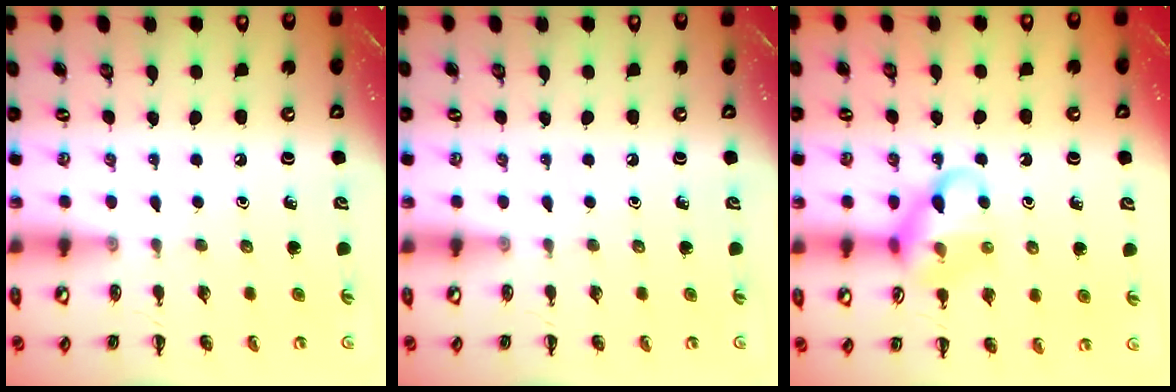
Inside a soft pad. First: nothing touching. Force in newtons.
{"total": 0.0}
{"total": 12.5, "press": 12.3, "slide": 2.1}